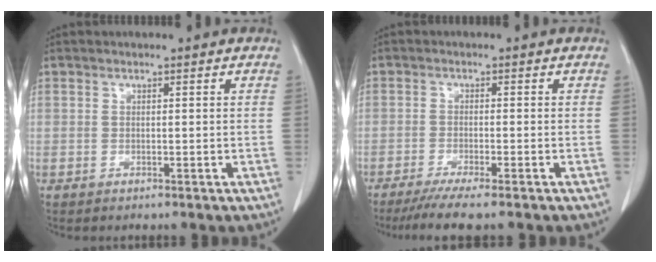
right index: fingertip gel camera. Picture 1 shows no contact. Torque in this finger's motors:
{"motor_torque": [0.54, -0.54, 0.22, 0.08]}